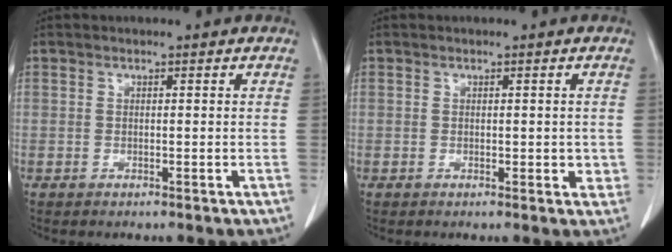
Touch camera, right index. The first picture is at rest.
{"total": 2.5, "force": [-0.1, 1.5, 2.0], "torque": [-0.017, 0.000, 0.002]}